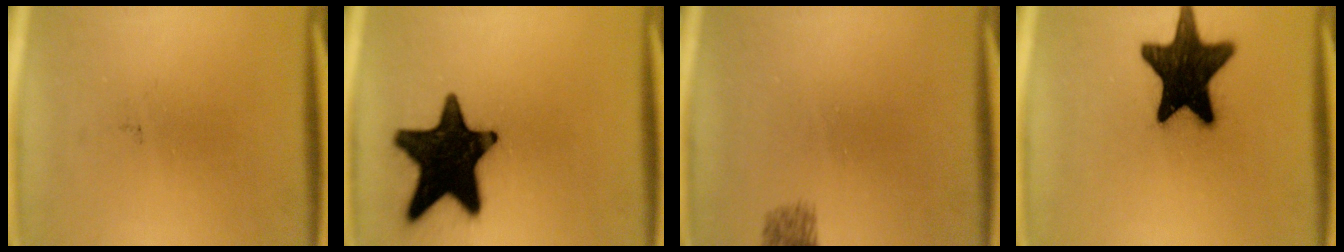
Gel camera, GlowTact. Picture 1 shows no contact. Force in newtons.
{"total": 19.3}
{"total": 1.9}
{"total": 18.6}